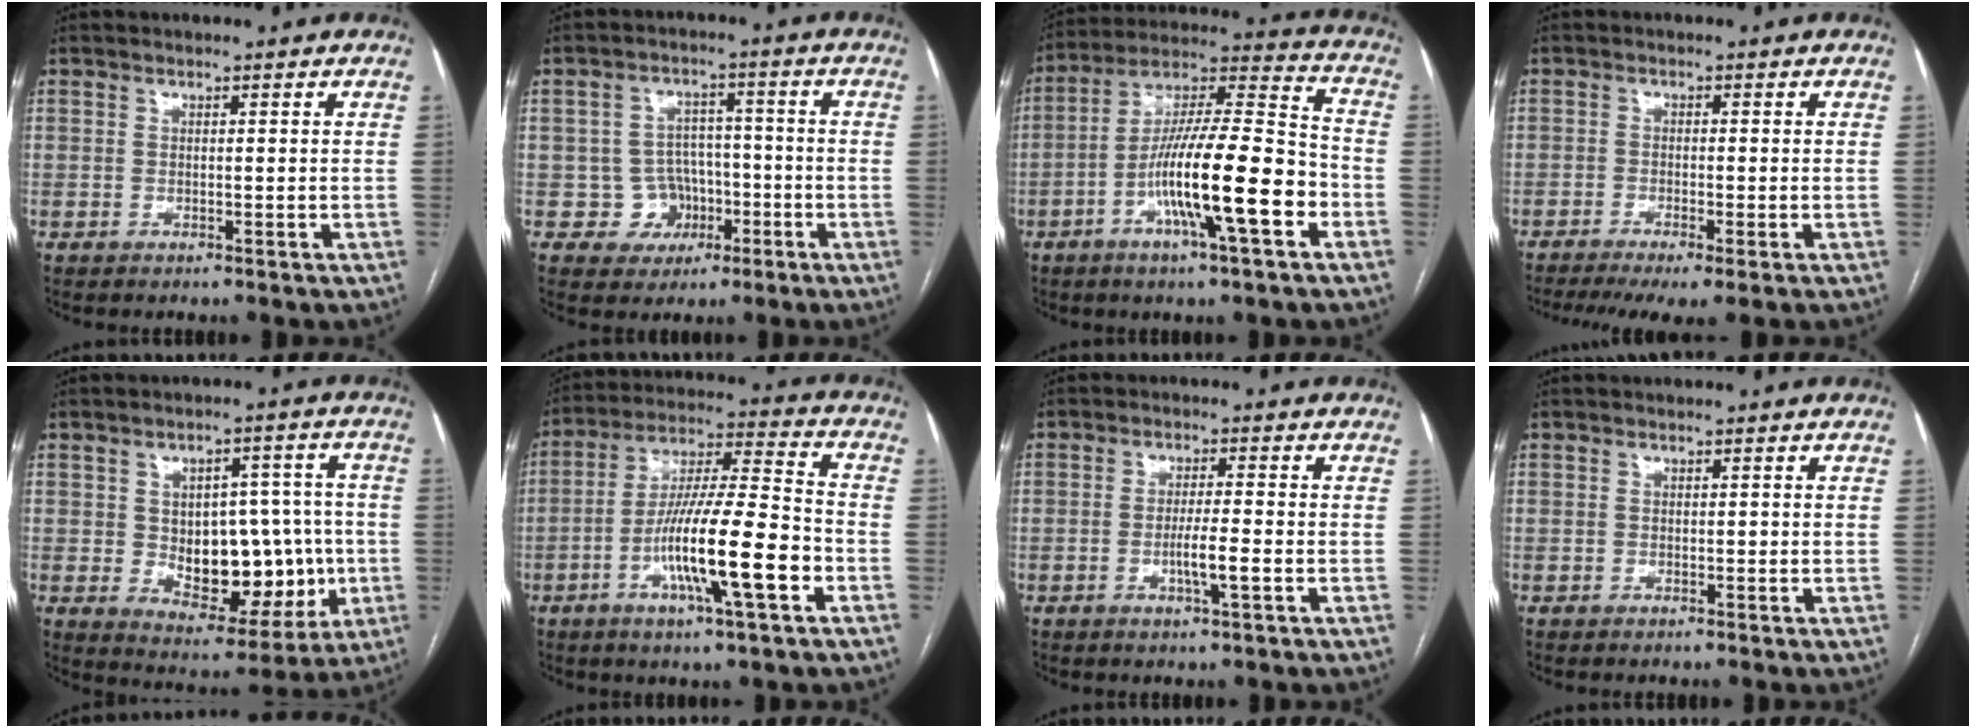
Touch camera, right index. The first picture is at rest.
{"total": 5.9, "force": [-2.1, 5.4, 0.7], "torque": [0.002, 0.017, -0.024]}
{"total": 17.8, "force": [-6.2, 1.6, 16.6], "torque": [-0.294, 0.001, -0.106]}
{"total": 7.4, "force": [-5.1, 0.8, 5.3], "torque": [-0.088, -0.012, -0.085]}
{"total": 14.7, "force": [-1.3, 8.2, 12.1], "torque": [-0.163, 0.022, 0.005]}
{"total": 15.9, "force": [-5.6, 1.2, 14.9], "torque": [-0.267, -0.004, -0.098]}
{"total": 4.2, "force": [-1.4, 0.0, 4.0], "torque": [-0.072, -0.004, -0.025]}
{"total": 0.0}